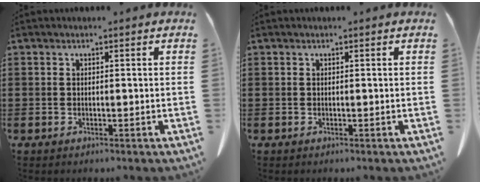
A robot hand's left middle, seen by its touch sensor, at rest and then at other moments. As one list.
[{"total": 0.0}]